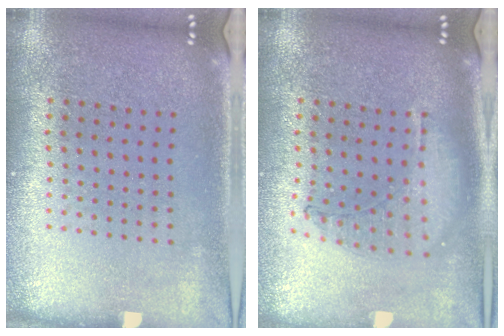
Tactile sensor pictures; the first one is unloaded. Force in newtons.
{"total": 1.0, "press": 0.9, "slide": 0.3}